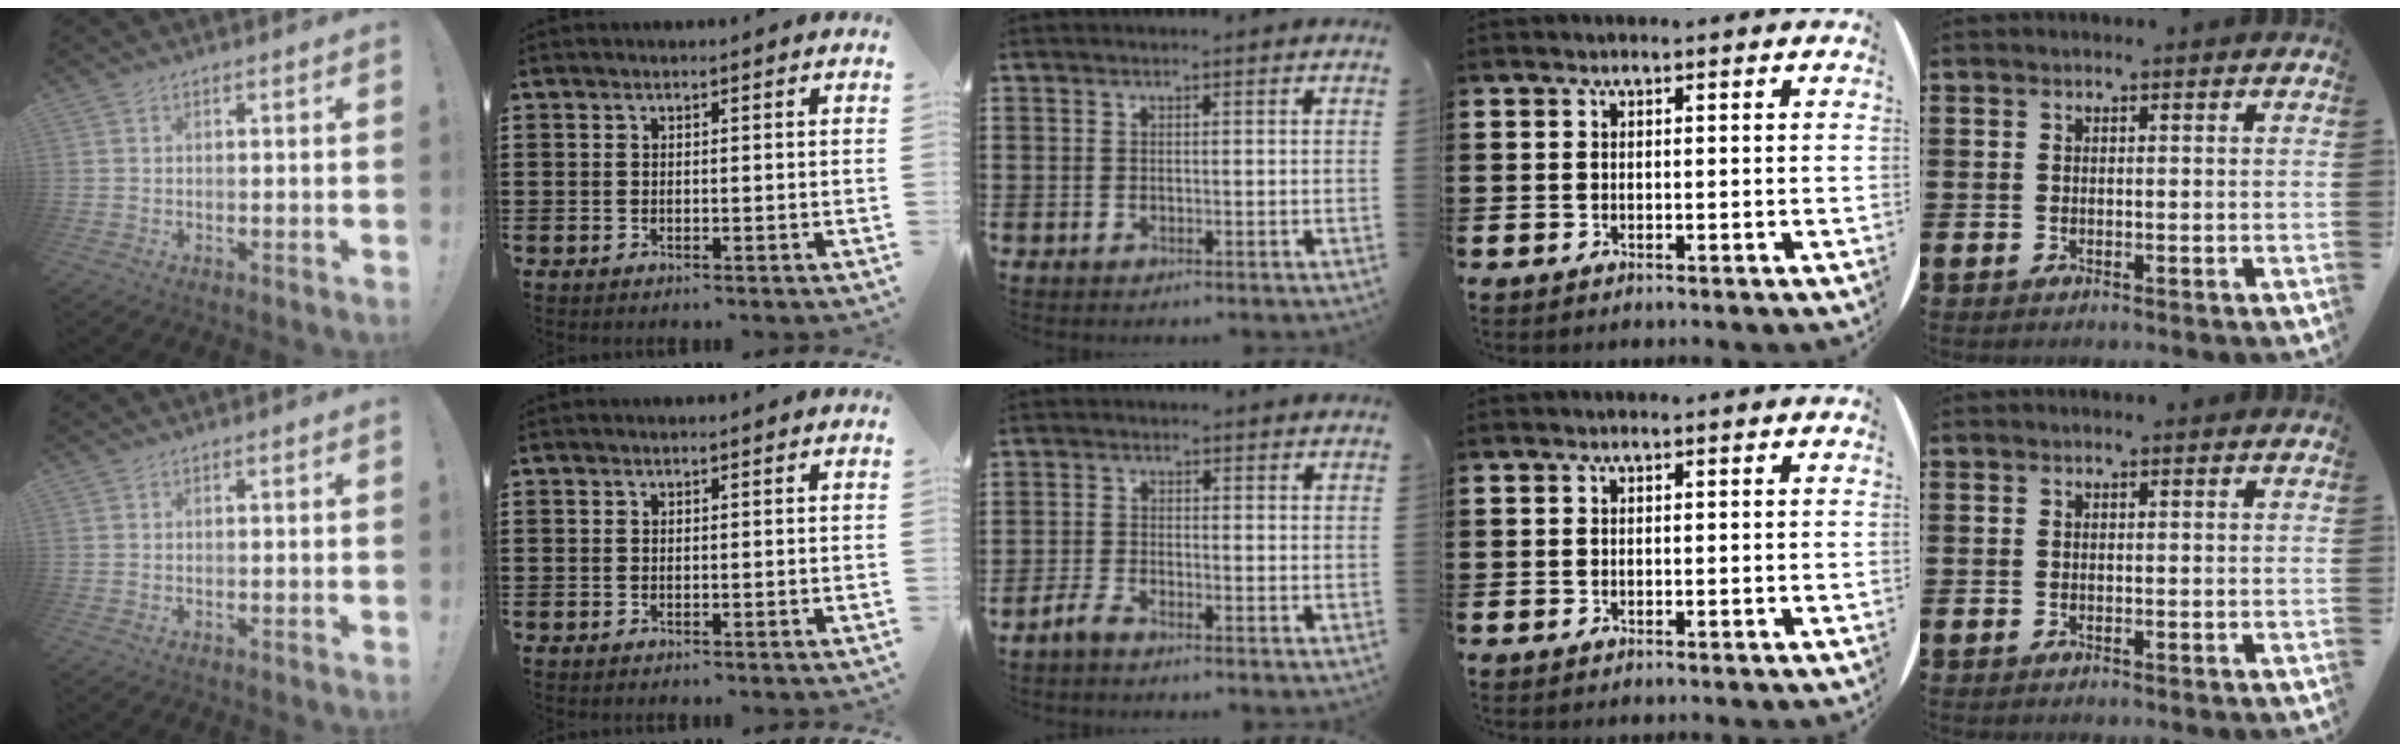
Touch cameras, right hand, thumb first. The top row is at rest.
{"middle": {"total": 2.6, "force": [-2.3, 0.6, 1.2], "torque": [-0.036, 0.002, -0.049]}}